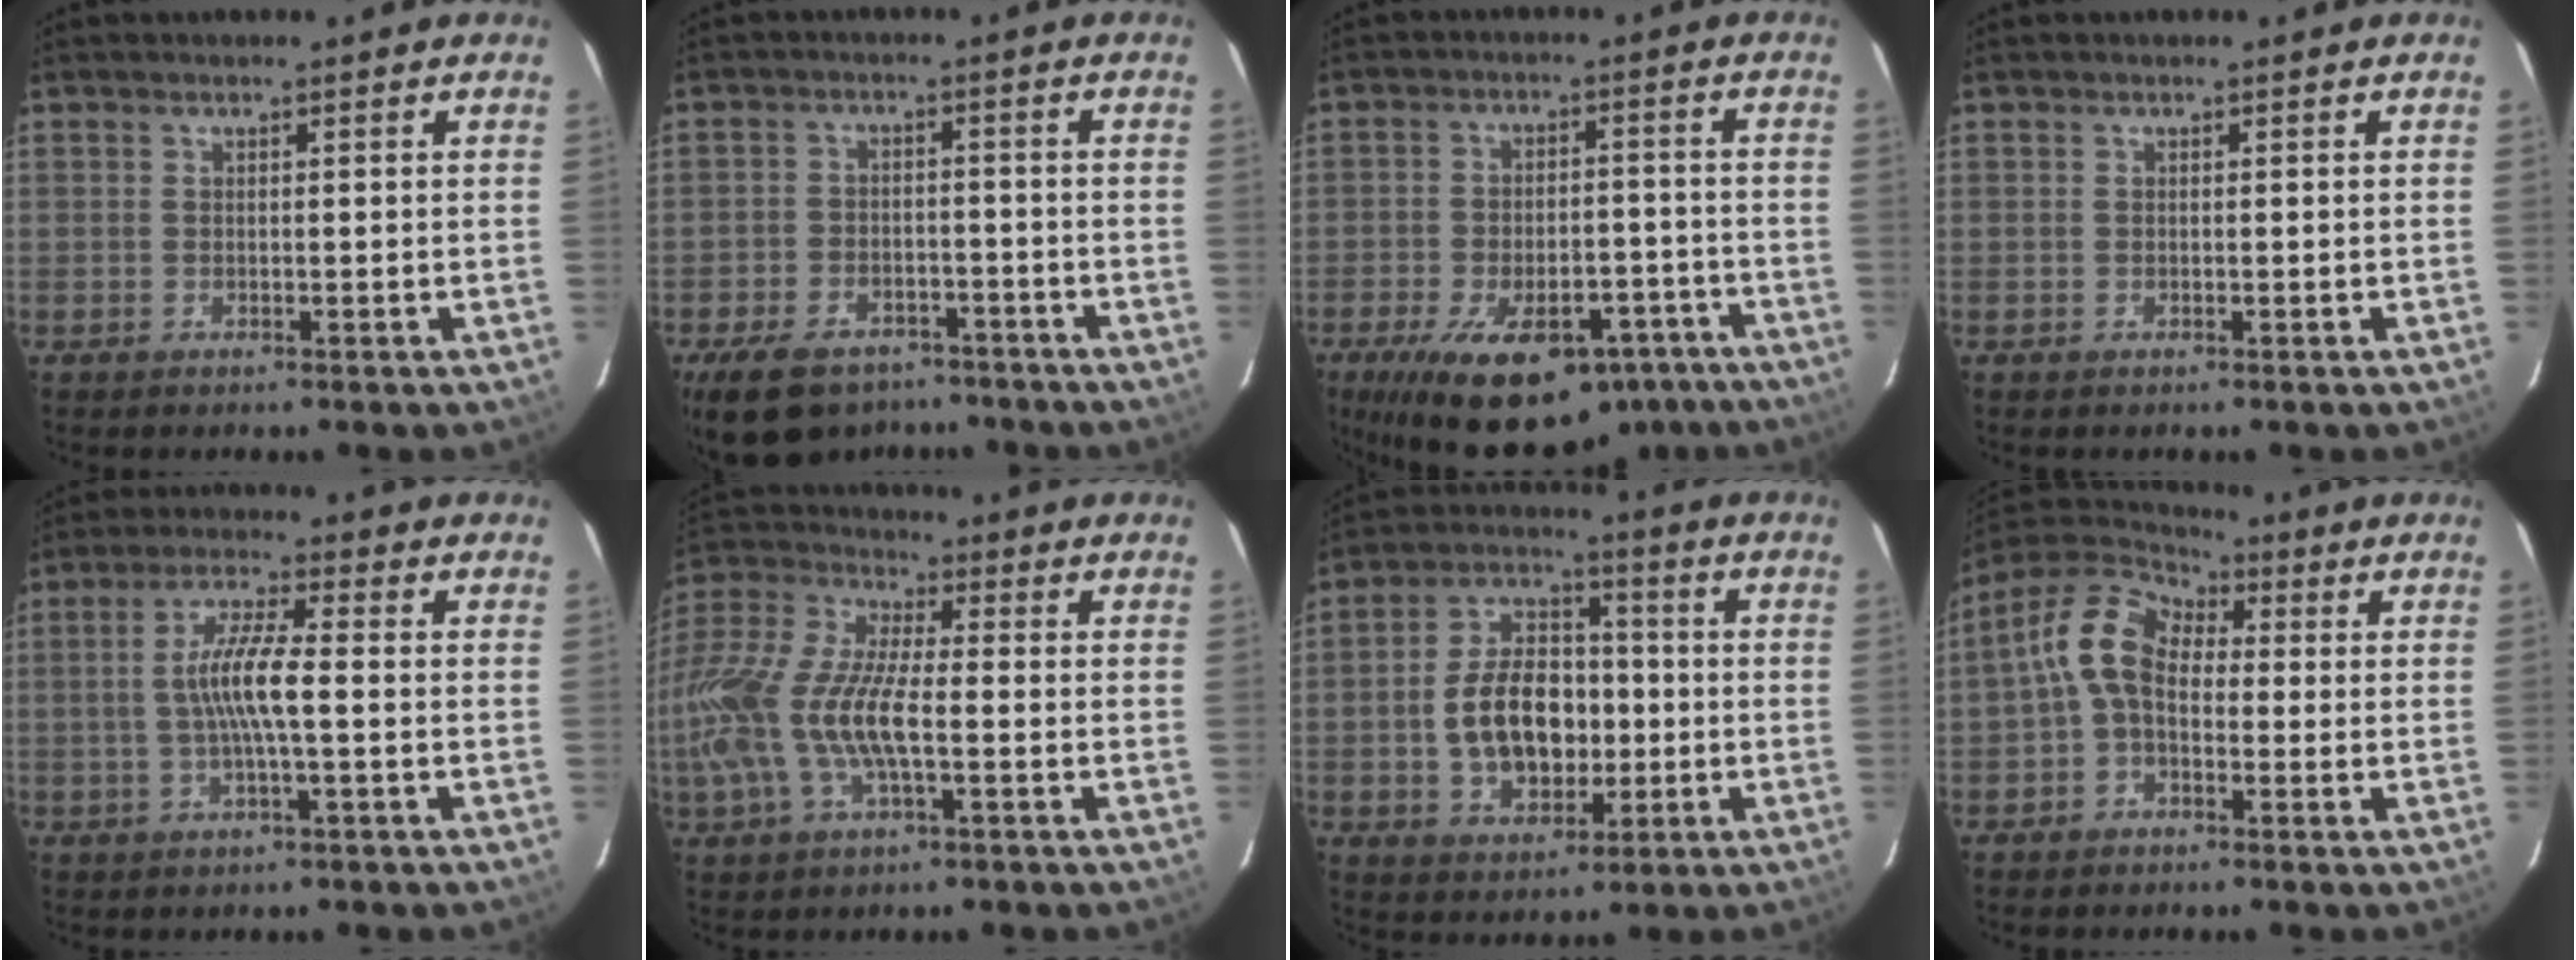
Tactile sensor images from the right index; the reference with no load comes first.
{"total": 14.3, "force": [-10.3, 7.7, 6.3], "torque": [-0.155, 0.003, -0.151]}
{"total": 20.9, "force": [-14.7, 9.4, 11.6], "torque": [-0.217, -0.010, -0.198]}
{"total": 0.0}
{"total": 7.5, "force": [-0.8, 0.6, 7.5], "torque": [-0.146, 0.003, -0.015]}
{"total": 18.3, "force": [-3.4, 6.9, 16.6], "torque": [-0.348, -0.003, -0.071]}
{"total": 13.4, "force": [-1.8, 8.8, 9.9], "torque": [-0.194, 0.025, -0.019]}
{"total": 9.7, "force": [-0.2, 6.7, 7.1], "torque": [-0.138, 0.031, -0.012]}